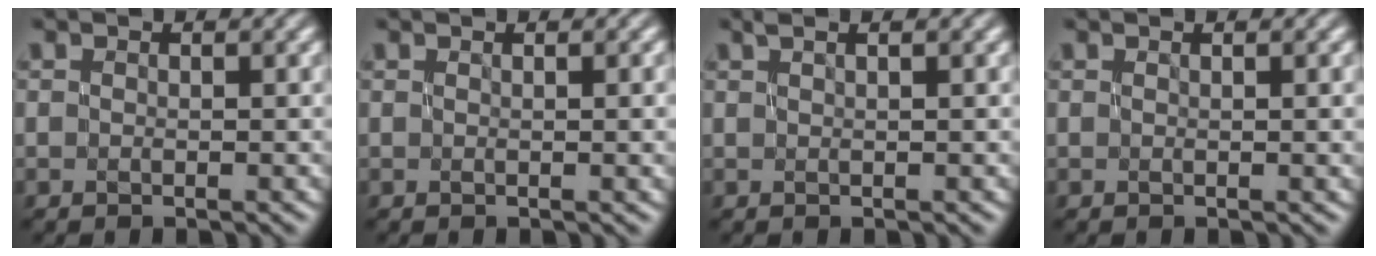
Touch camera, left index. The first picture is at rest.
{"total": 1.4, "force": [0.0, 0.3, 1.3], "torque": [-0.016, -0.001, 0.000]}
{"total": 0.7, "force": [0.4, -0.1, 0.6], "torque": [-0.011, 0.004, 0.007]}
{"total": 1.0, "force": [0.0, 0.2, 1.0], "torque": [-0.013, -0.001, 0.001]}